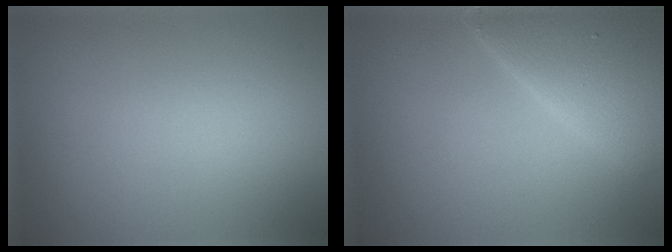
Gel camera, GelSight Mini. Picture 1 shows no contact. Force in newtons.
{"total": 6.0, "press": 6.0, "slide": 0.3}